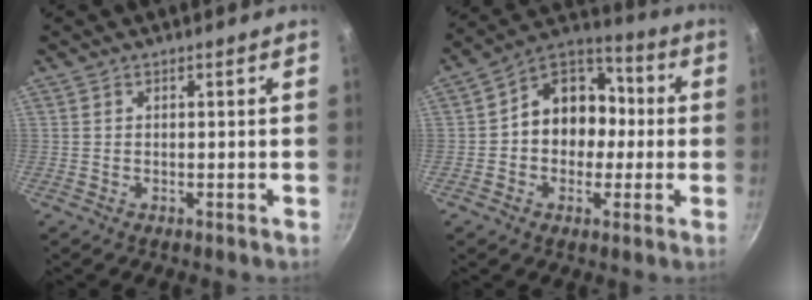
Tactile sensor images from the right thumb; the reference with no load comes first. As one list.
[{"total": 13.5, "force": [-0.3, 11.1, 7.7], "torque": [-0.062, 0.043, -0.024]}]